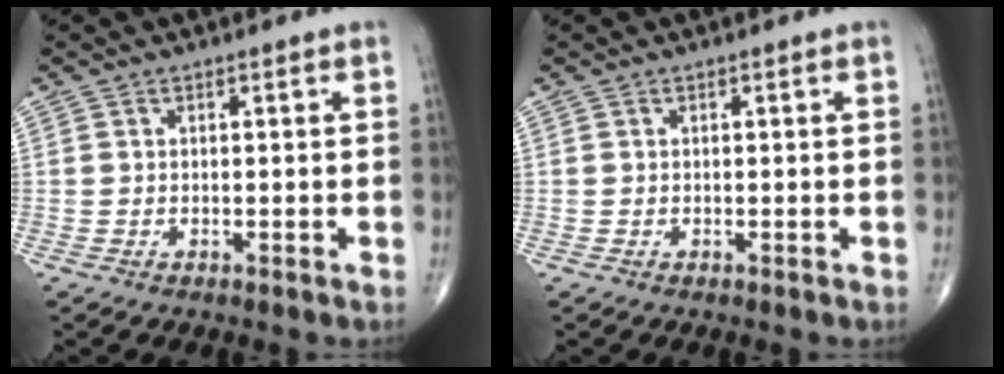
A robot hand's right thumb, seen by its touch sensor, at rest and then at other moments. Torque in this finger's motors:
{"motor_torque": [0.00, 0.00, 0.00, 0.00, 0.00]}